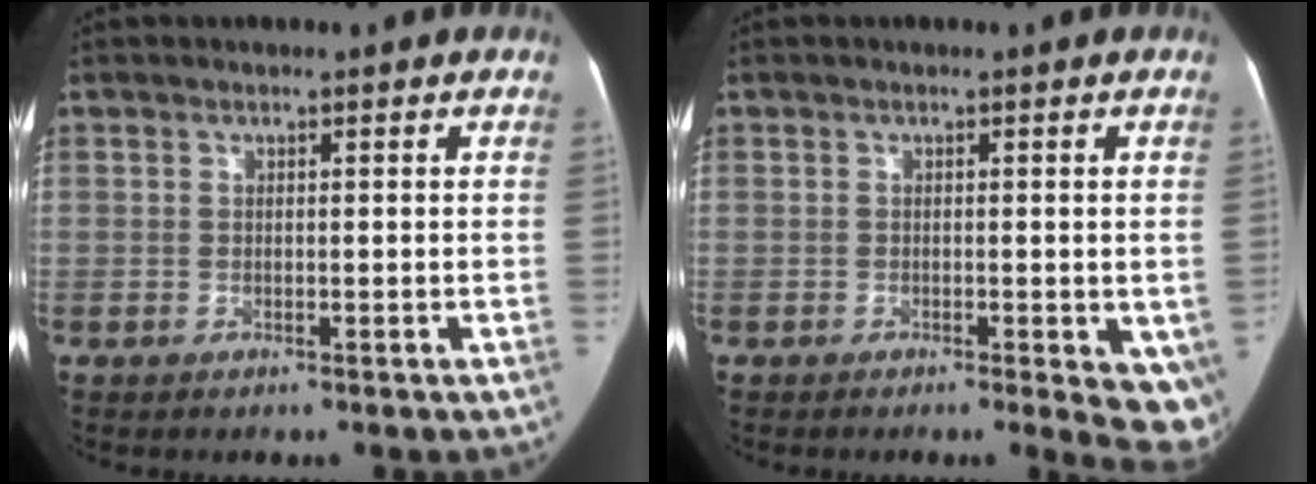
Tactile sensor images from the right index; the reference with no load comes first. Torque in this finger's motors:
{"motor_torque": [1.61, -0.52, 0.26, 0.06]}